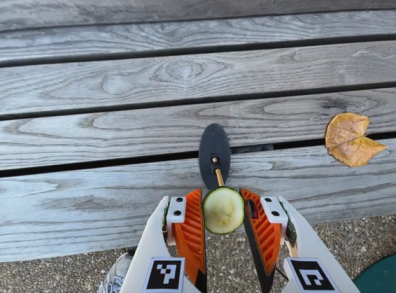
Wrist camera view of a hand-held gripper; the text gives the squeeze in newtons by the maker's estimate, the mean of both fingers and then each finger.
{"total": 7.8, "left": 7.7, "right": 8.0}